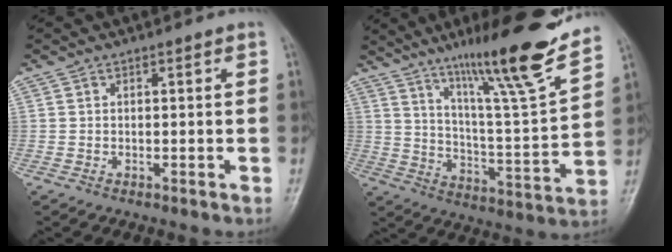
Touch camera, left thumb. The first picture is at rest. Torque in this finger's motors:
{"motor_torque": [1.25, -0.30, 1.28, -1.50, 0.36]}